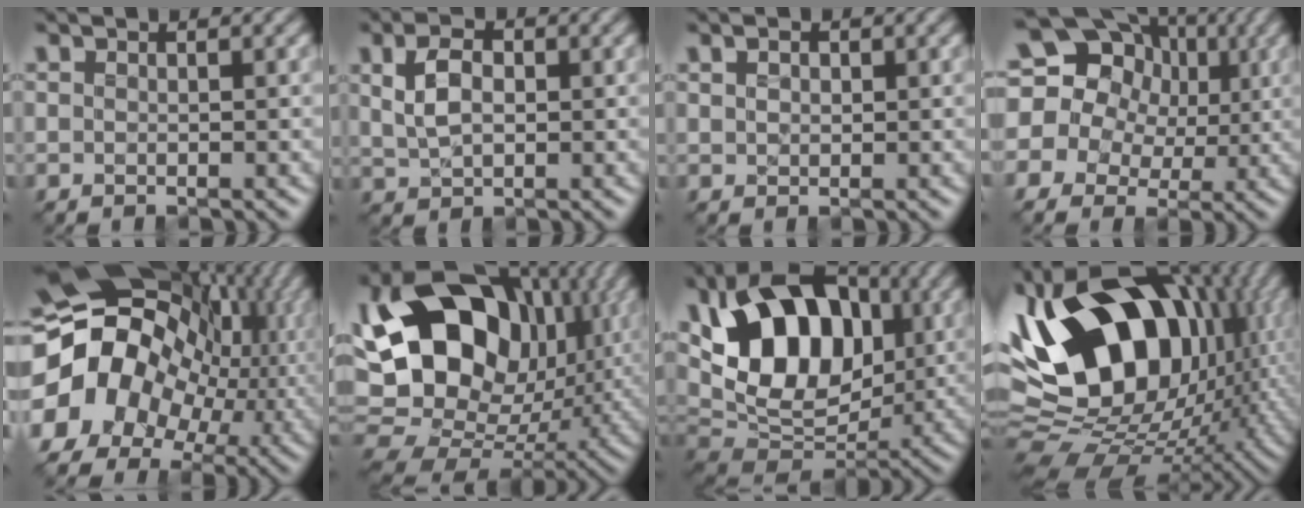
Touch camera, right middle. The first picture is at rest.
{"total": 3.5, "force": [0.3, 2.2, 2.8], "torque": [-0.058, 0.003, 0.001]}
{"total": 2.0, "force": [0.9, 1.4, 1.1], "torque": [-0.026, 0.010, 0.005]}
{"total": 20.2, "force": [5.9, 17.0, 9.0], "torque": [-0.186, 0.051, 0.058]}
{"total": 19.4, "force": [-0.6, 15.8, 11.2], "torque": [-0.193, -0.003, -0.033]}
{"total": 19.5, "force": [4.2, 13.6, 13.3], "torque": [-0.227, 0.020, 0.093]}
{"total": 12.9, "force": [2.8, 8.4, 9.4], "torque": [-0.149, 0.014, 0.029]}
{"total": 19.3, "force": [2.4, 12.4, 14.6], "torque": [-0.266, 0.035, 0.023]}